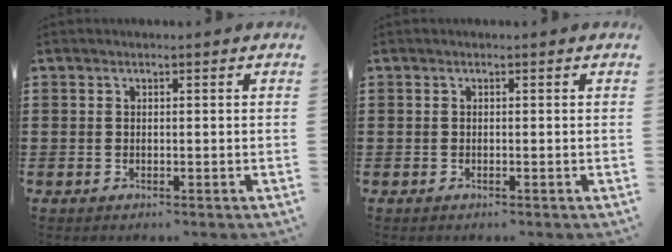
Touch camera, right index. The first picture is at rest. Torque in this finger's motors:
{"motor_torque": [0.08, -0.32, -0.01, 0.04]}